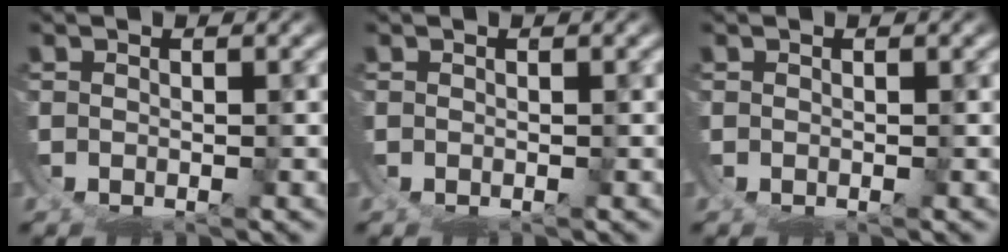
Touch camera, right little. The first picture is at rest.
{"total": 0.0}
{"total": 0.0}